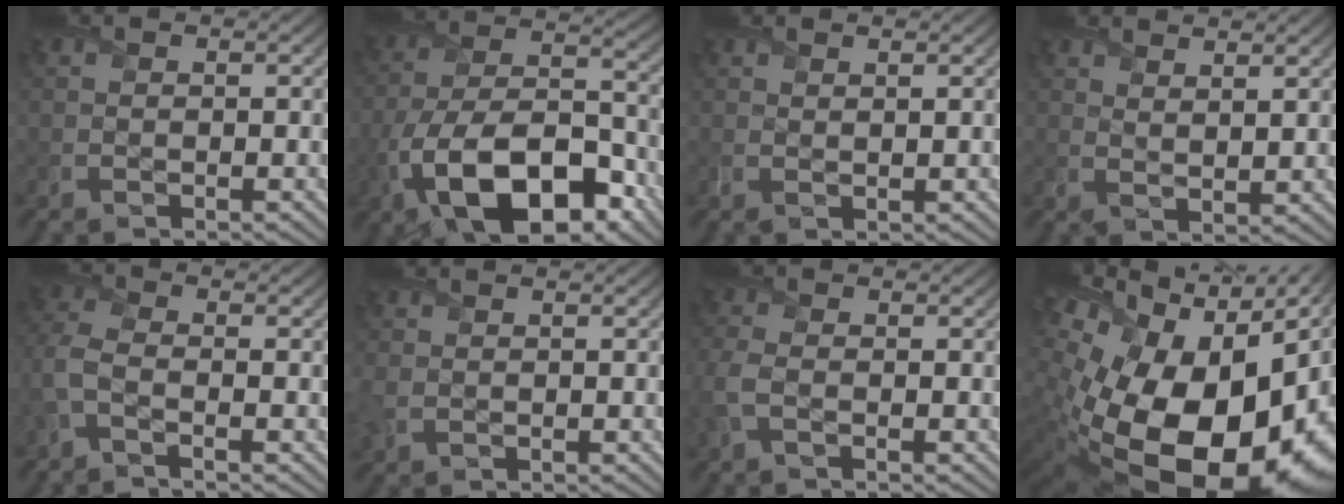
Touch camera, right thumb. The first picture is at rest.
{"total": 15.6, "force": [-7.5, 8.1, 11.0], "torque": [-0.216, -0.025, -0.137]}
{"total": 1.0, "force": [0.9, 0.0, 0.3], "torque": [-0.012, 0.001, 0.017]}
{"total": 3.6, "force": [3.1, 0.7, 1.7], "torque": [-0.024, -0.008, 0.054]}
{"total": 3.6, "force": [-1.5, 1.4, 2.9], "torque": [-0.086, -0.002, -0.047]}
{"total": 2.4, "force": [0.0, 1.7, 1.7], "torque": [-0.065, -0.002, -0.003]}
{"total": 3.3, "force": [-0.8, 1.7, 2.7], "torque": [-0.085, -0.003, -0.025]}
{"total": 23.4, "force": [-2.6, 15.6, 17.3], "torque": [-0.335, -0.066, -0.015]}